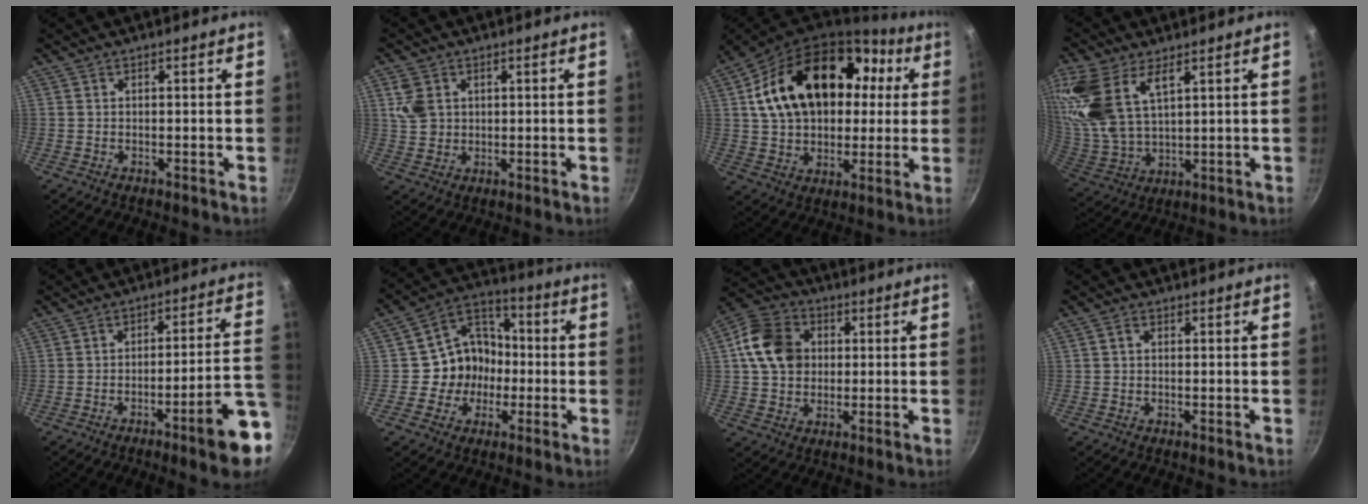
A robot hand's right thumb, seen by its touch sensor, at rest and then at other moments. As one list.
[{"total": 5.8, "force": [1.9, 4.6, 3.0], "torque": [-0.045, -0.002, 0.041]}, {"total": 25.1, "force": [5.9, 16.8, 17.7], "torque": [-0.277, 0.032, 0.097]}, {"total": 17.8, "force": [8.9, 9.0, 12.5], "torque": [-0.271, -0.014, 0.189]}, {"total": 12.4, "force": [-6.1, 1.7, 10.7], "torque": [-0.122, 0.045, -0.080]}, {"total": 11.8, "force": [-1.3, 10.6, 4.9], "torque": [-0.037, 0.032, -0.039]}, {"total": 12.2, "force": [2.0, 9.8, 7.0], "torque": [-0.104, 0.010, 0.022]}, {"total": 1.2, "force": [0.3, 0.9, 0.6], "torque": [-0.011, 0.006, 0.005]}]